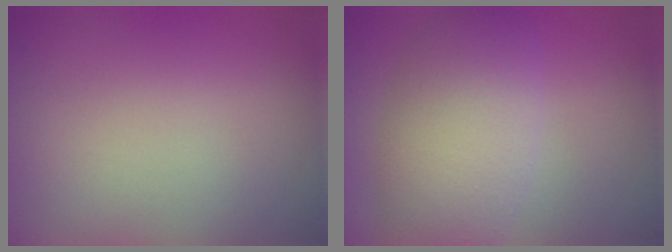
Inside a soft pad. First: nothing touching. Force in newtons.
{"total": 7.7, "press": 7.7, "slide": 0.1}